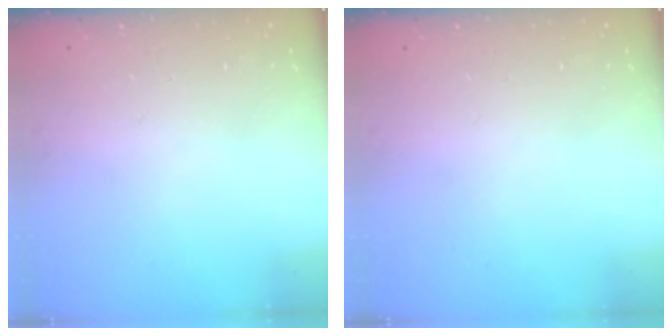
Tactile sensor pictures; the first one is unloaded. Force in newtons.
{"total": 0.0}